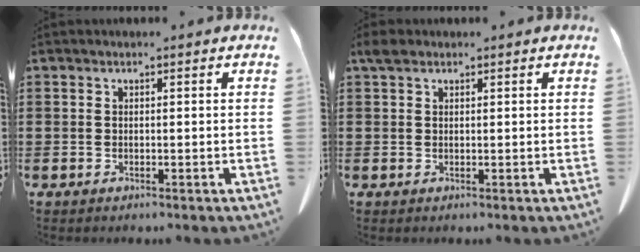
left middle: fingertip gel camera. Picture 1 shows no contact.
{"total": 1.7, "force": [1.2, 1.0, 0.7], "torque": [-0.019, 0.004, 0.024]}